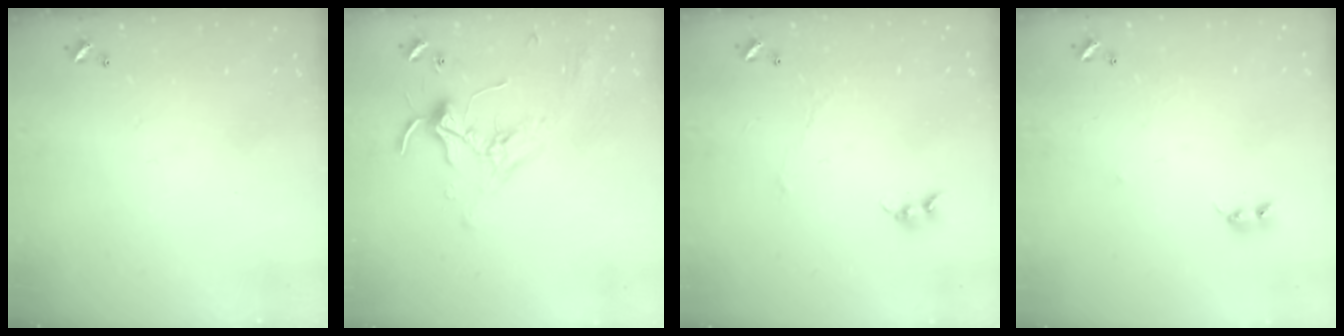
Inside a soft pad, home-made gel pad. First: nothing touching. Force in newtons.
{"total": 1.7, "press": 1.6, "slide": 0.2}
{"total": 0.7, "press": 0.4, "slide": 0.6}
{"total": 2.7, "press": 2.7, "slide": 0.3}